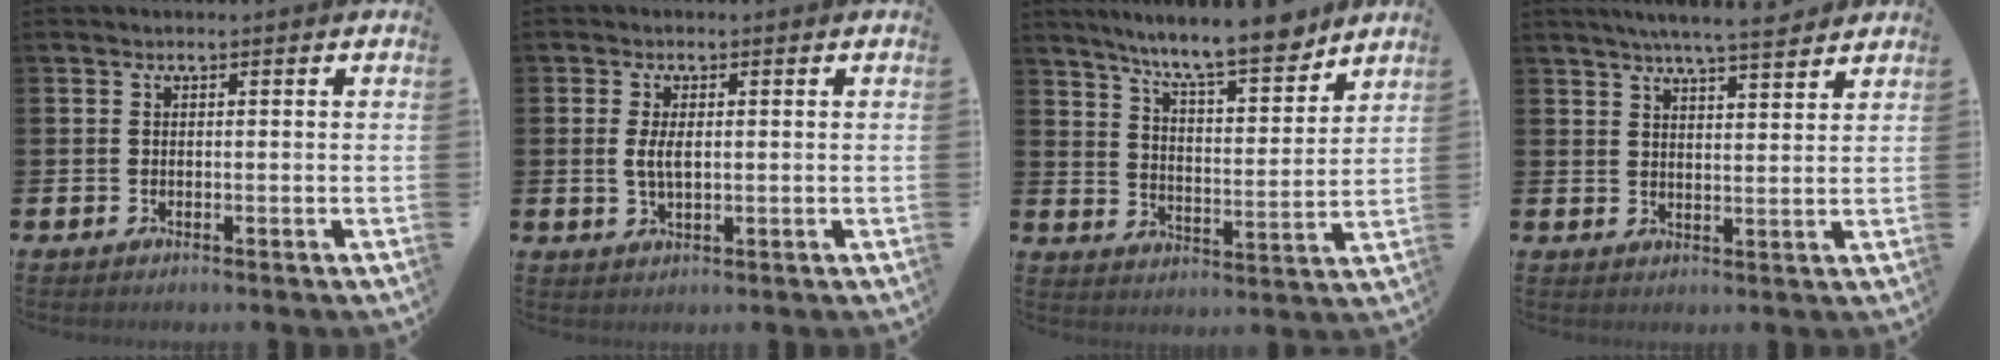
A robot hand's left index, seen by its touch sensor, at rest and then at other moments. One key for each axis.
{"total": 2.9, "fx": 0.3, "fy": 1.3, "fz": 2.6, "tx": -0.050, "ty": 0.005, "tz": 0.003}
{"total": 10.1, "fx": 9.1, "fy": 0.9, "fz": 4.4, "tx": -0.100, "ty": -0.053, "tz": 0.157}
{"total": 5.9, "fx": 5.6, "fy": -0.1, "fz": 1.8, "tx": -0.045, "ty": -0.022, "tz": 0.099}